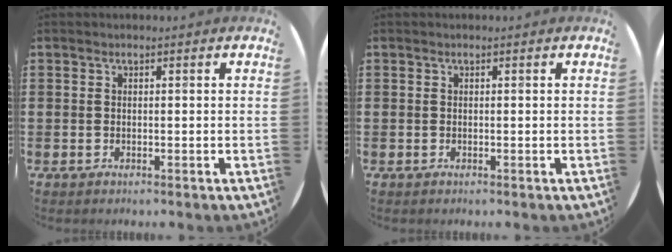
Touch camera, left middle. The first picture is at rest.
{"total": 0.0}